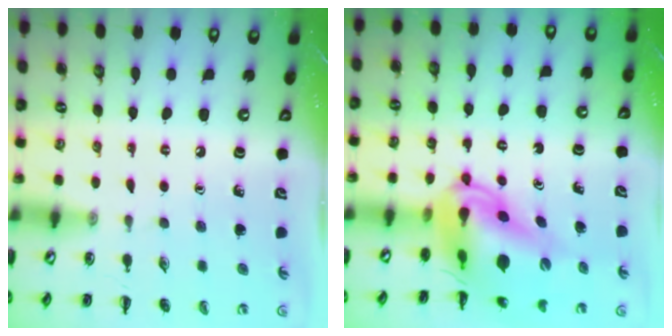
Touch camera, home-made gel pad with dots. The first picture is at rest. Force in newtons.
{"total": 10.2, "press": 9.6, "slide": 3.5}